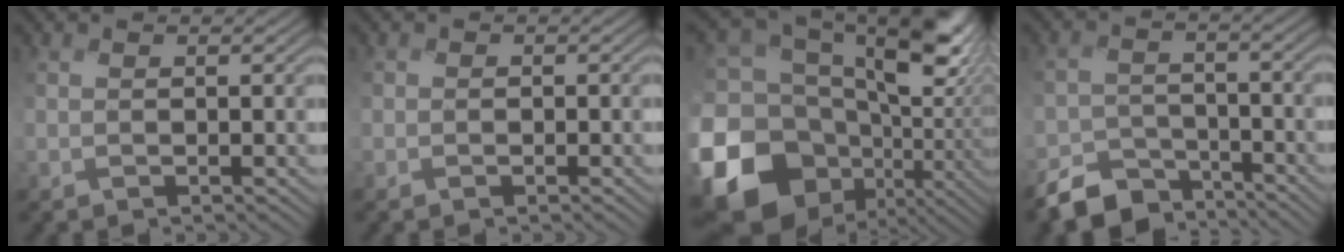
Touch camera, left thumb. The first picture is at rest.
{"total": 1.1, "force": [-0.5, 0.9, -0.3], "torque": [0.005, -0.003, -0.012]}
{"total": 17.1, "force": [-4.4, 12.4, 10.8], "torque": [-0.253, -0.013, -0.089]}
{"total": 7.1, "force": [-6.0, 3.2, 1.9], "torque": [-0.029, -0.014, -0.112]}